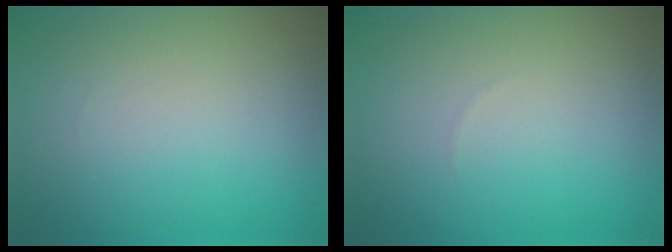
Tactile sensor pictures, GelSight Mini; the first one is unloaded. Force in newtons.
{"total": 0.0}